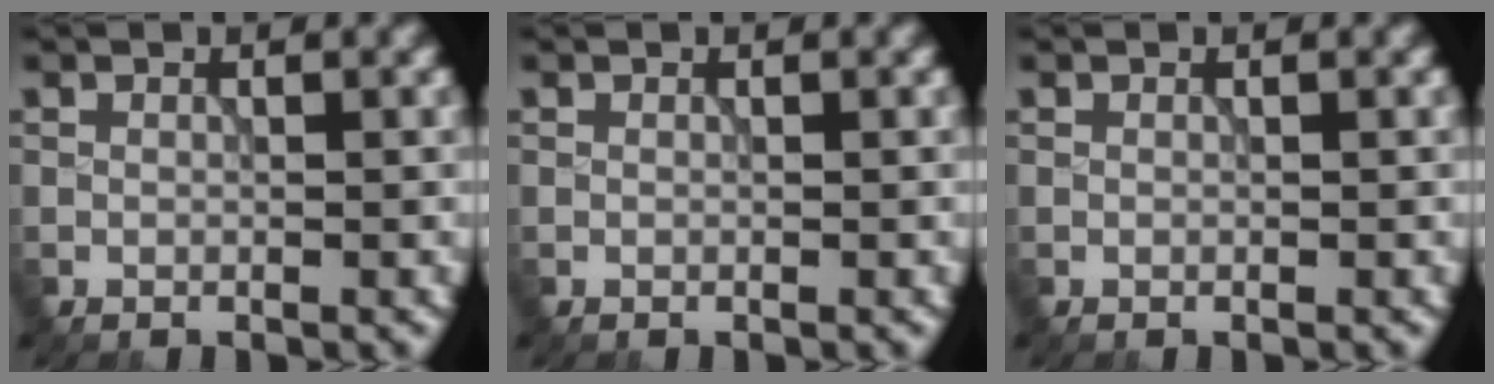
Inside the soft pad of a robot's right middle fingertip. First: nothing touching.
{"total": 0.0}
{"total": 0.0}